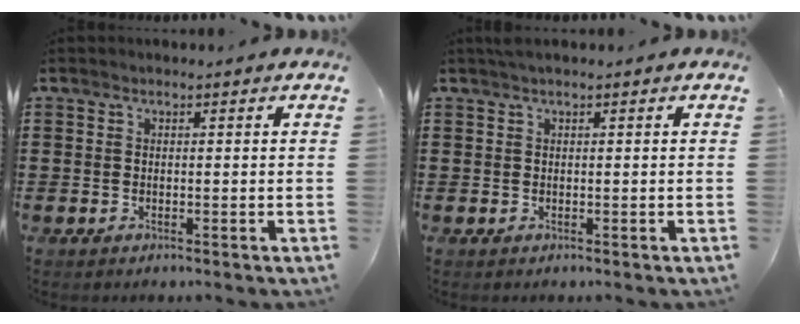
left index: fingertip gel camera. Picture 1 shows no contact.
{"total": 0.9, "force": [0.6, 0.0, 0.6], "torque": [-0.013, 0.001, 0.013]}